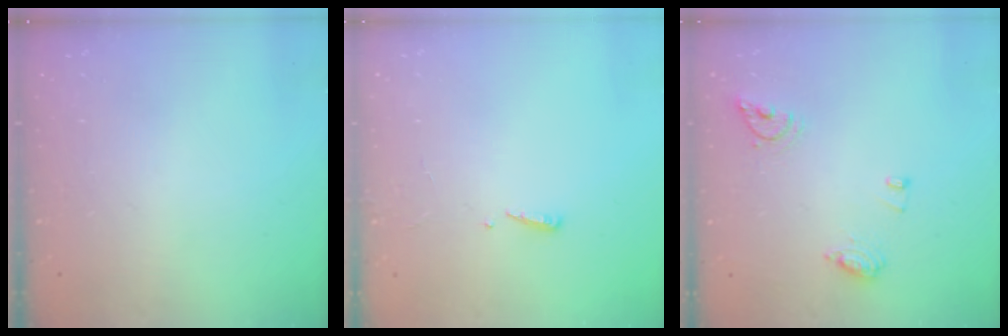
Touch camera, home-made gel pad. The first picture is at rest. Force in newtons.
{"total": 2.4, "press": 2.4, "slide": 0.2}
{"total": 8.3, "press": 8.2, "slide": 0.9}